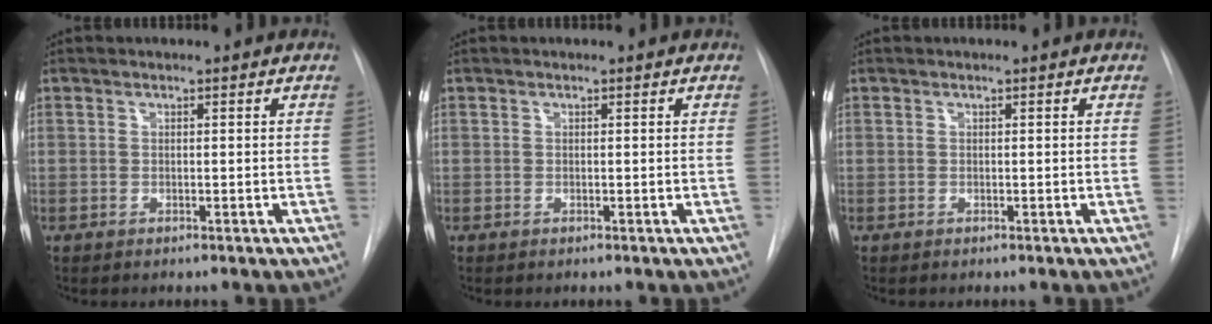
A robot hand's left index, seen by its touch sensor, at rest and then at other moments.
{"total": 0.0}
{"total": 0.0}